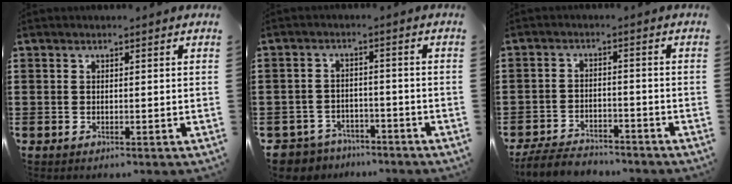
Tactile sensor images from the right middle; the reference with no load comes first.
{"total": 3.9, "force": [-3.8, 0.9, 0.0], "torque": [-0.023, -0.006, -0.084]}
{"total": 4.3, "force": [-4.1, 1.0, 0.7], "torque": [-0.020, 0.005, -0.087]}